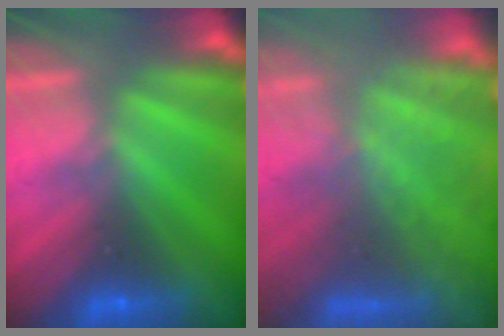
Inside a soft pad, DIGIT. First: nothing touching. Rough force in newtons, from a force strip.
{"total": 7.8}